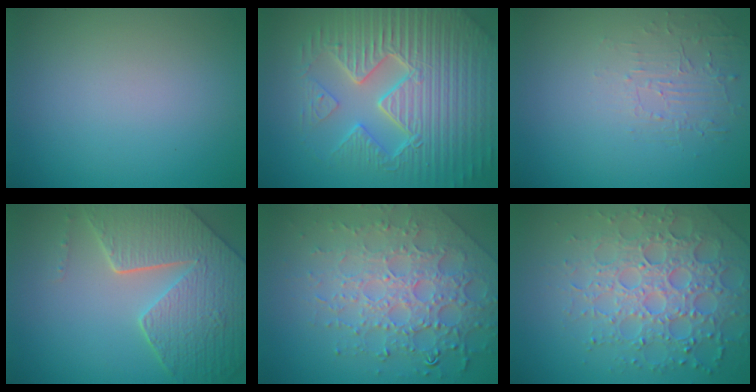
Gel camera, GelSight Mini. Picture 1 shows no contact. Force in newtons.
{"total": 9.7, "press": 6.9, "slide": 6.8}
{"total": 1.8, "press": 0.7, "slide": 1.7}
{"total": 8.8, "press": 6.3, "slide": 6.2}
{"total": 7.8, "press": 5.6, "slide": 5.5}
{"total": 5.4, "press": 5.2, "slide": 1.5}